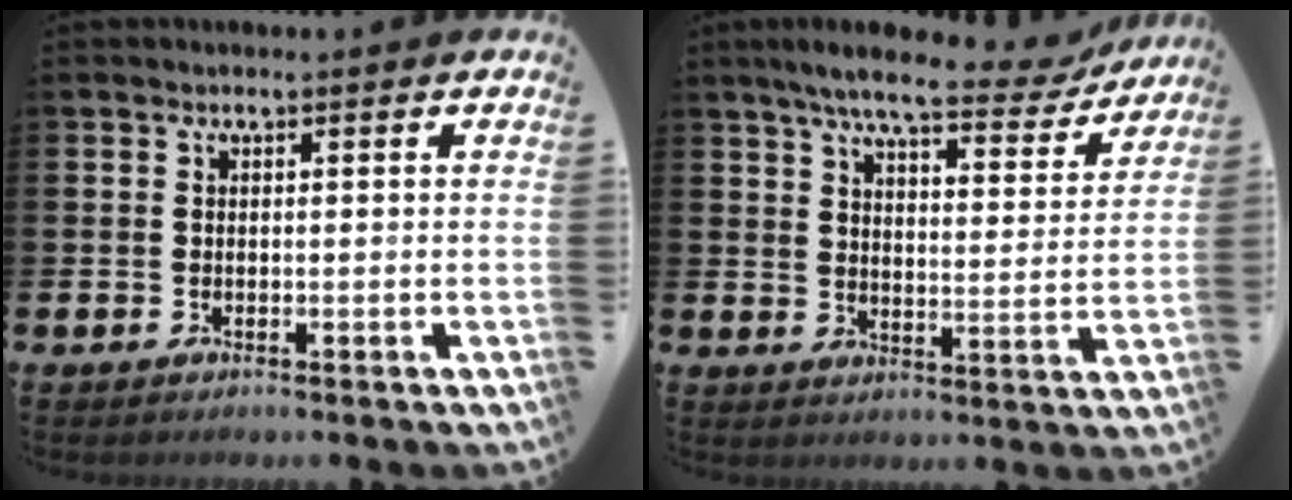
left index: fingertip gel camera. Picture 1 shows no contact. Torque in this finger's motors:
{"motor_torque": [1.12, -1.02, 0.60, 0.21]}